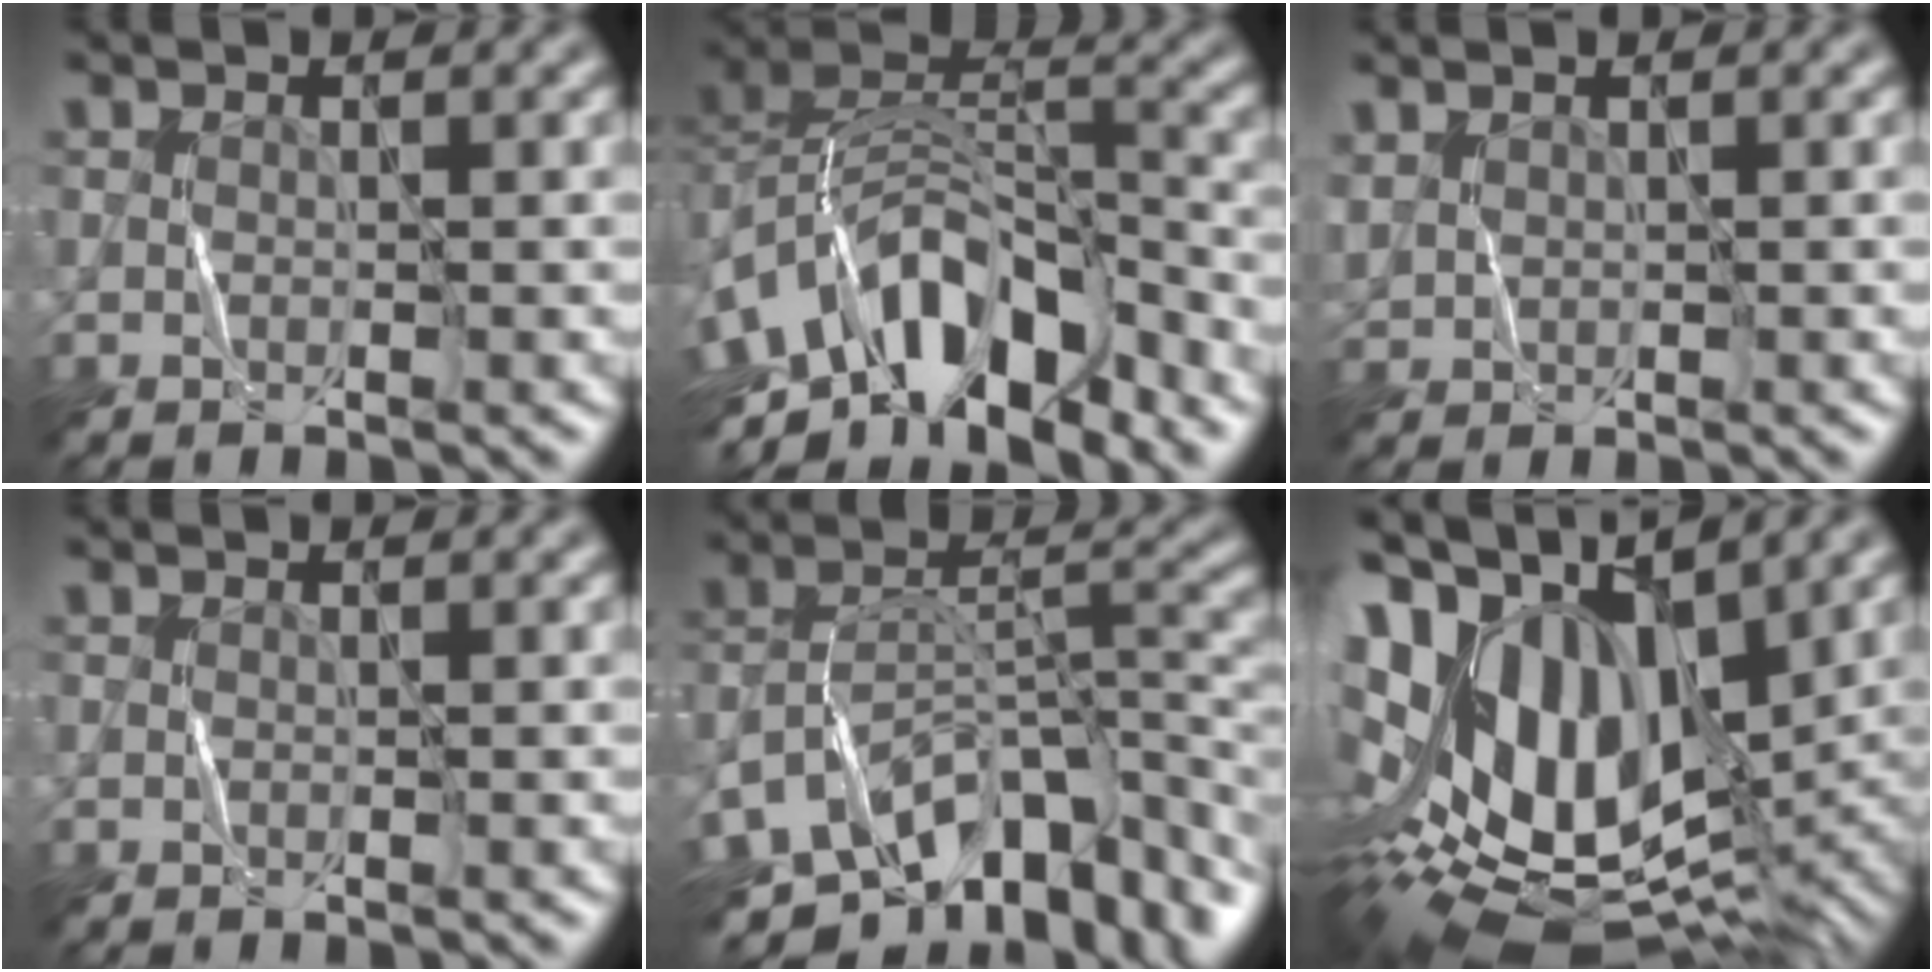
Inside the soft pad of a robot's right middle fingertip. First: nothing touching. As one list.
[{"total": 11.2, "force": [-5.9, 5.6, 7.7], "torque": [-0.124, 0.009, -0.111]}, {"total": 1.3, "force": [1.0, 0.7, 0.4], "torque": [-0.014, 0.005, 0.027]}, {"total": 0.0}, {"total": 12.7, "force": [-7.6, 6.0, 8.3], "torque": [-0.150, 0.003, -0.128]}, {"total": 17.4, "force": [3.7, 10.2, 13.6], "torque": [-0.253, 0.012, 0.082]}]